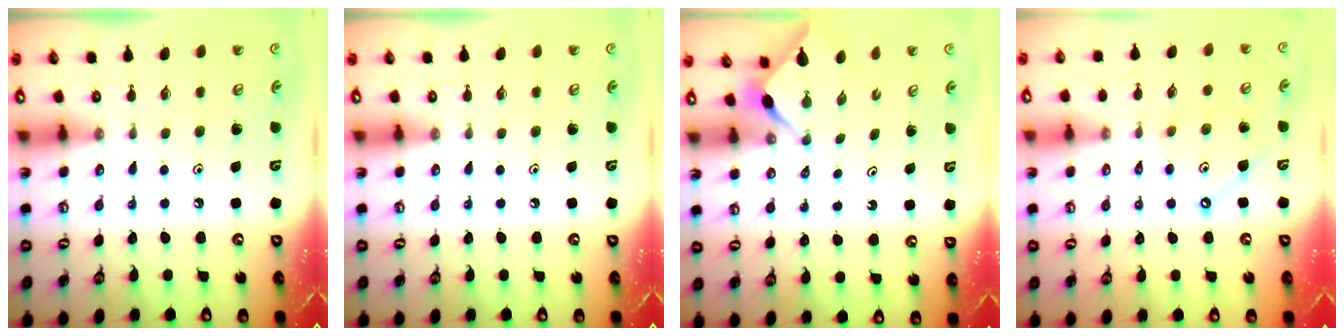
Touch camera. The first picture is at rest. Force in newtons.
{"total": 0.0}
{"total": 3.0, "press": 3.0, "slide": 0.3}
{"total": 7.4, "press": 7.3, "slide": 0.9}